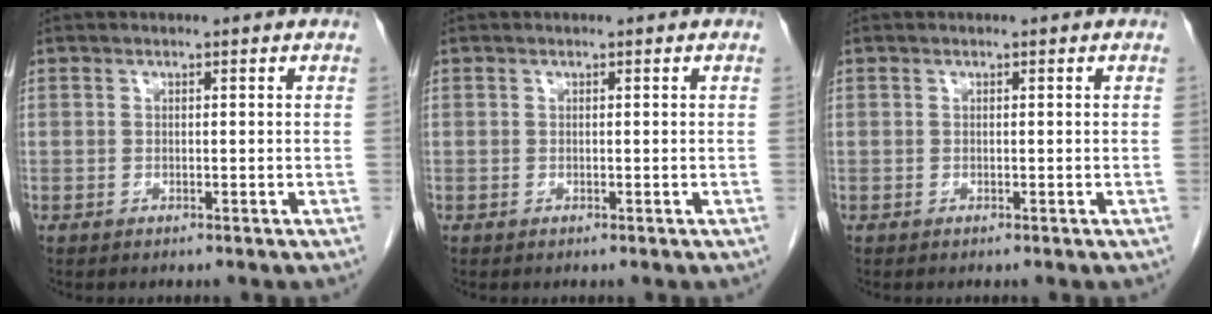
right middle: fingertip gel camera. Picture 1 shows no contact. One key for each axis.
{"total": 0.0}
{"total": 0.0}